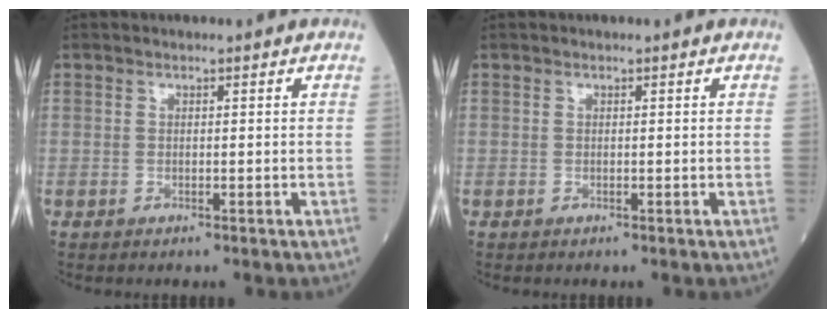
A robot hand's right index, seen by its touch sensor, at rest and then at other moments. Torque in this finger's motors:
{"motor_torque": [0.00, 0.00, 0.00, -0.01]}